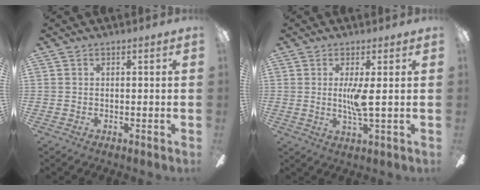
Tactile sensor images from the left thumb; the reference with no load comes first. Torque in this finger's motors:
{"motor_torque": [0.63, 1.69, 1.56, -0.62, 0.12]}